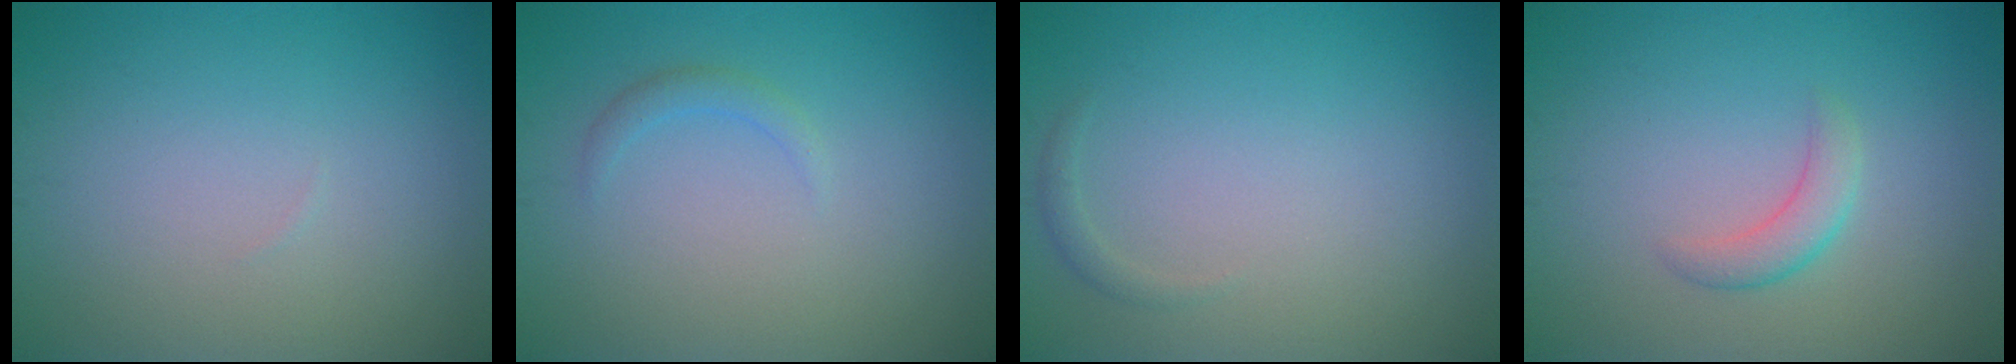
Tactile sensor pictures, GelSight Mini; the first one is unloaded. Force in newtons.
{"total": 1.1, "press": 1.1, "slide": 0.1}
{"total": 0.7, "press": 0.7, "slide": 0.1}
{"total": 2.0, "press": 1.9, "slide": 0.2}